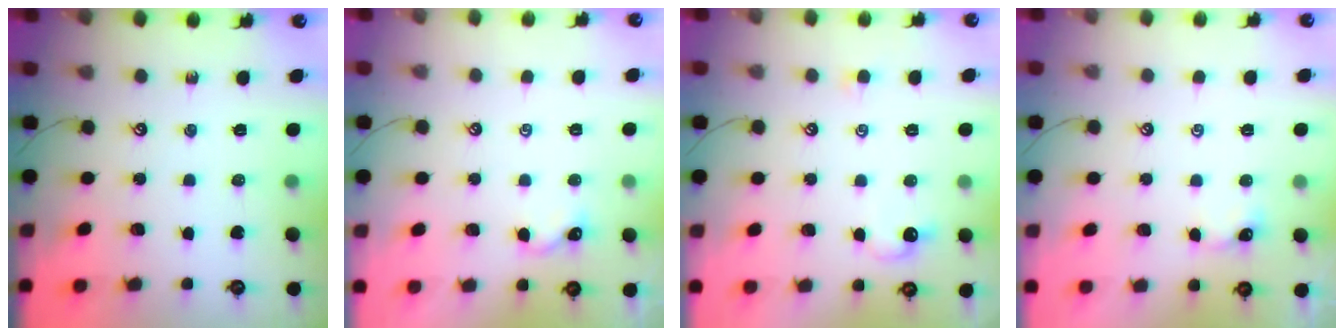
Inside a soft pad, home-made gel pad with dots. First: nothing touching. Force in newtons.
{"total": 1.5, "press": 1.5, "slide": 0.3}
{"total": 1.4, "press": 1.2, "slide": 0.6}
{"total": 0.0}